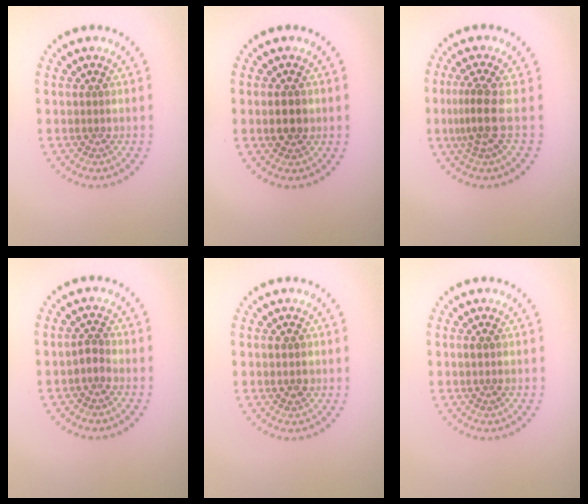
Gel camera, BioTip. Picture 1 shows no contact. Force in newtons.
{"total": 2.3, "press": 2.3, "slide": 0.2}
{"total": 2.8, "press": 2.0, "slide": 1.9}
{"total": 1.0, "press": 0.9, "slide": 0.4}
{"total": 1.3, "press": 1.3, "slide": 0.2}
{"total": 0.8, "press": 0.8, "slide": 0.3}